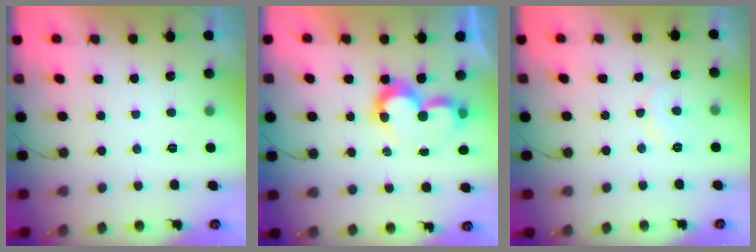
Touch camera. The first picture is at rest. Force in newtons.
{"total": 8.4, "press": 8.3, "slide": 0.6}
{"total": 6.5, "press": 6.5, "slide": 0.7}